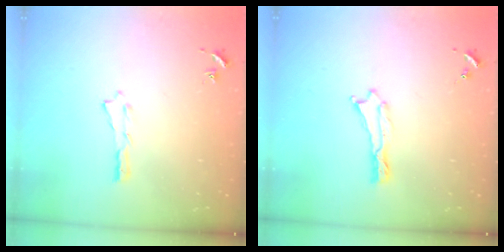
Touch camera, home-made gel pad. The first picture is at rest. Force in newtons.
{"total": 0.0}